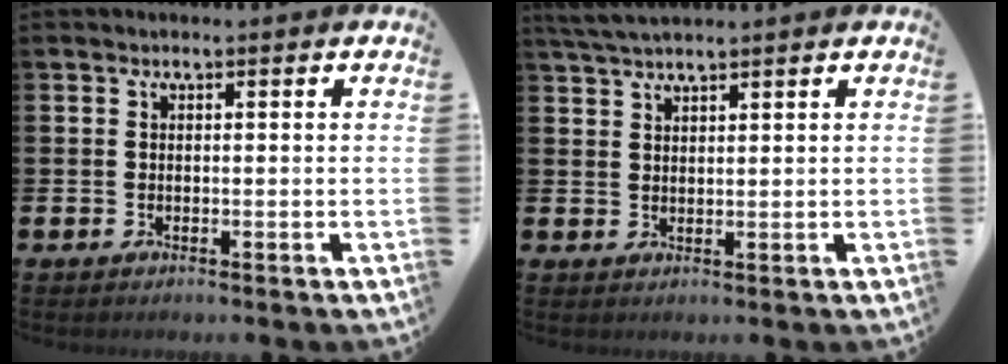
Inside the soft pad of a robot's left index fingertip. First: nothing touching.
{"total": 3.2, "force": [3.0, 0.4, 1.2], "torque": [-0.033, -0.004, 0.057]}